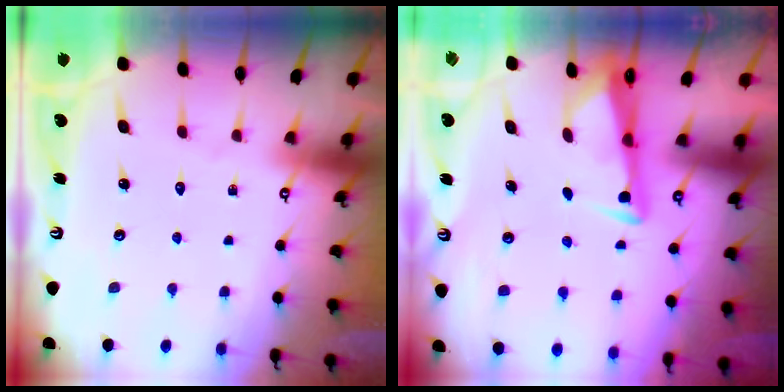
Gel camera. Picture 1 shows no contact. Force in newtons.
{"total": 3.3, "press": 3.3, "slide": 0.4}